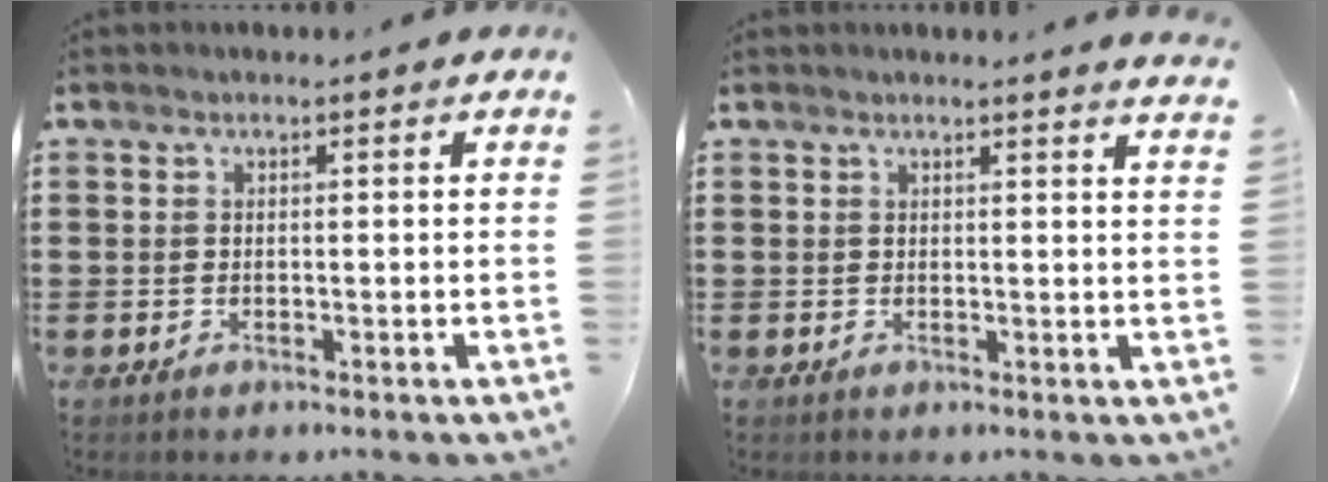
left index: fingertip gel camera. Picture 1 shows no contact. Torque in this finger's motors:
{"motor_torque": [-0.27, -0.06, -0.17, -0.01]}